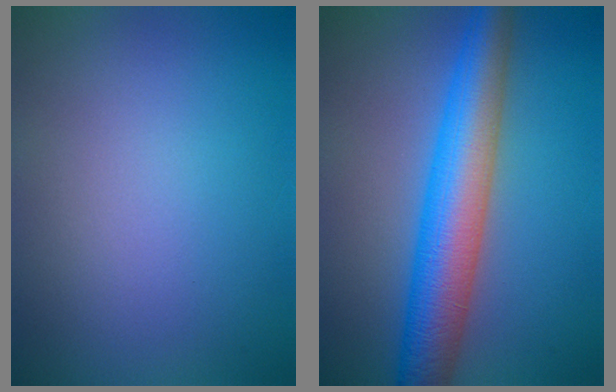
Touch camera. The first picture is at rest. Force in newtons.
{"total": 7.2, "press": 7.2, "slide": 0.1}